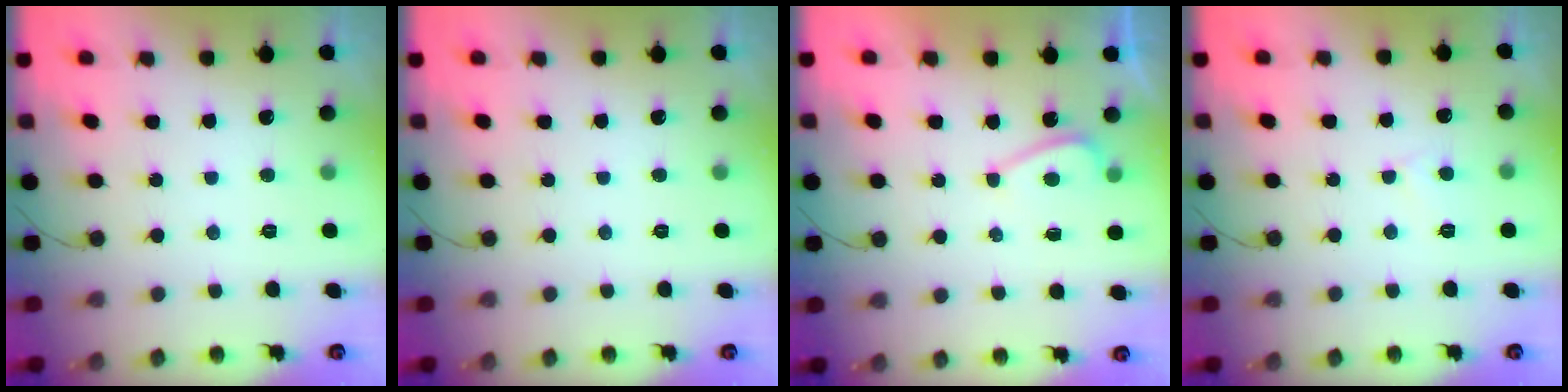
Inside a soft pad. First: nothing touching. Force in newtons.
{"total": 0.0}
{"total": 3.5, "press": 3.1, "slide": 1.6}
{"total": 2.6, "press": 2.6, "slide": 0.2}